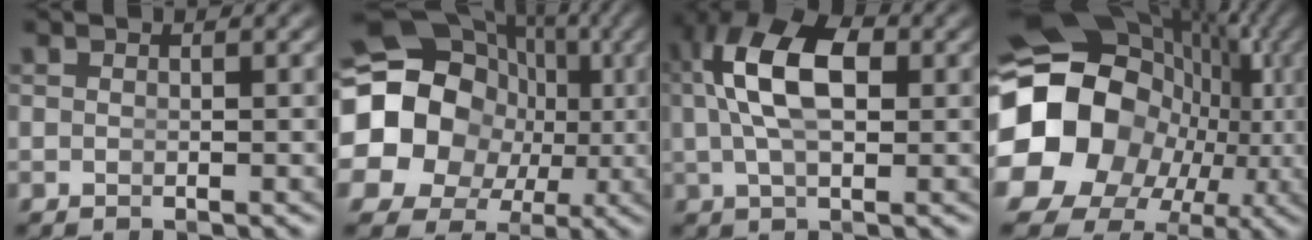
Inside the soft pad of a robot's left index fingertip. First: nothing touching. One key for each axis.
{"total": 21.8, "fx": 1.8, "fy": 18.8, "fz": 10.8, "tx": -0.254, "ty": -0.061, "tz": 0.029}
{"total": 8.7, "fx": 1.9, "fy": 4.6, "fz": 7.1, "tx": -0.137, "ty": -0.005, "tz": 0.035}
{"total": 23.3, "fx": 0.3, "fy": 18.3, "fz": 14.4, "tx": -0.262, "ty": -0.040, "tz": 0.006}